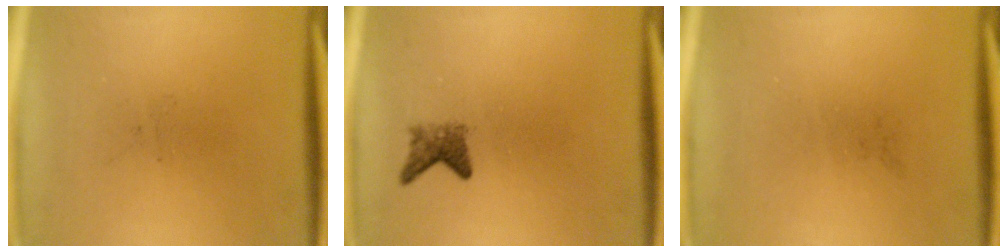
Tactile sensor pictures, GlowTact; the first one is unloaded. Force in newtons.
{"total": 2.1}
{"total": 0.0}